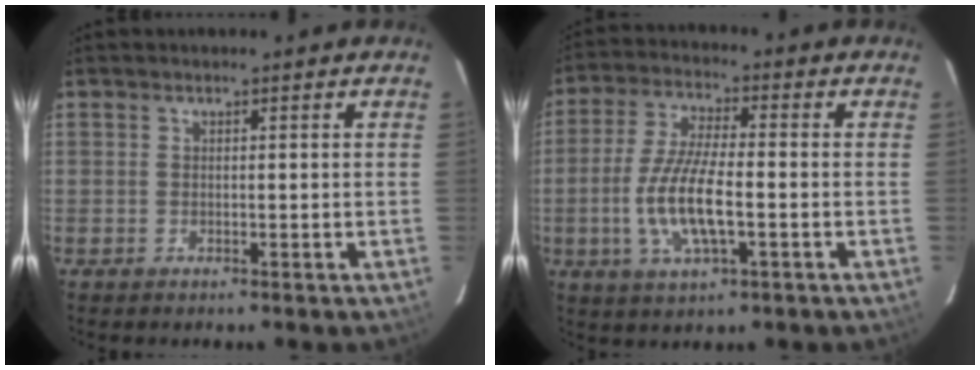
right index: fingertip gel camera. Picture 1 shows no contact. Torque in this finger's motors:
{"motor_torque": [1.00, -0.57, 0.70, 0.21]}